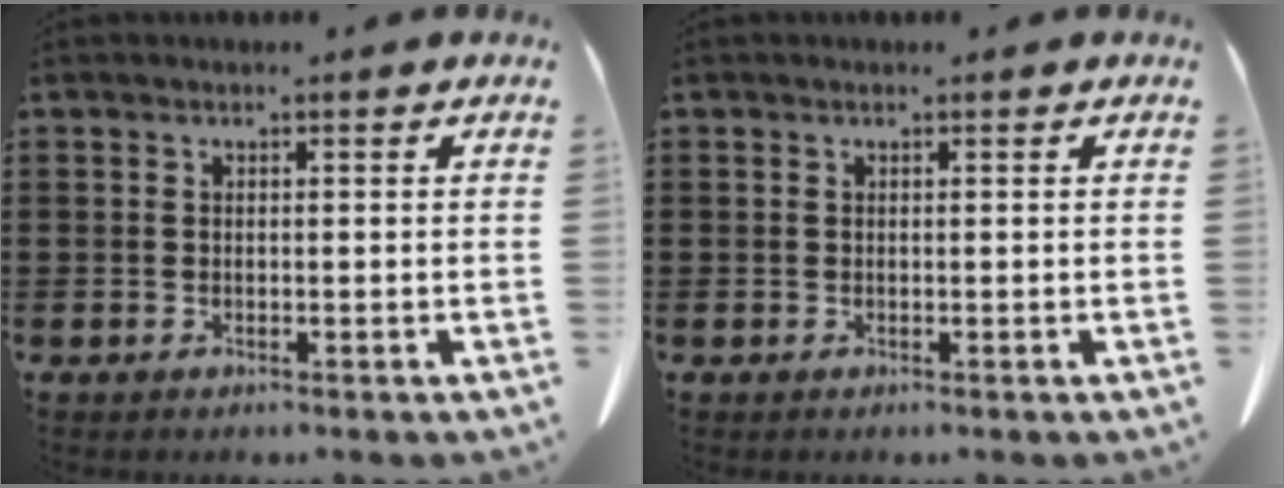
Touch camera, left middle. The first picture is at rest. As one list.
[{"total": 0.0}]